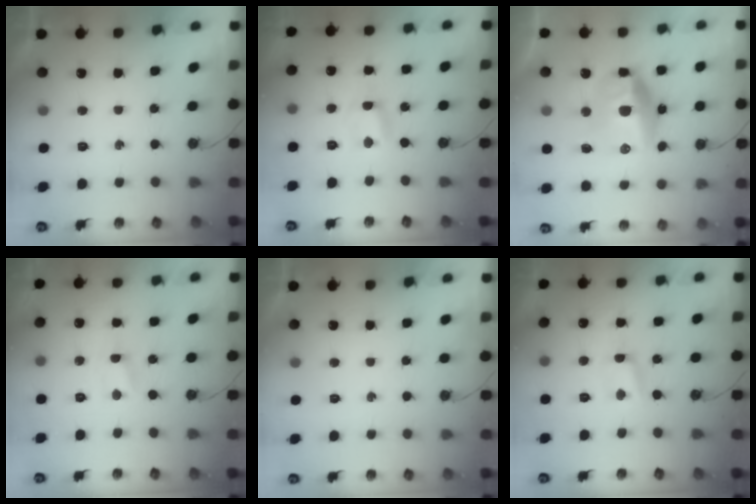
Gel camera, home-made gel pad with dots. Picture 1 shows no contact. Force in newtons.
{"total": 0.6, "press": 0.3, "slide": 0.5}
{"total": 18.5, "press": 16.4, "slide": 8.6}
{"total": 0.0}
{"total": 0.0}
{"total": 2.5, "press": 2.5, "slide": 0.3}